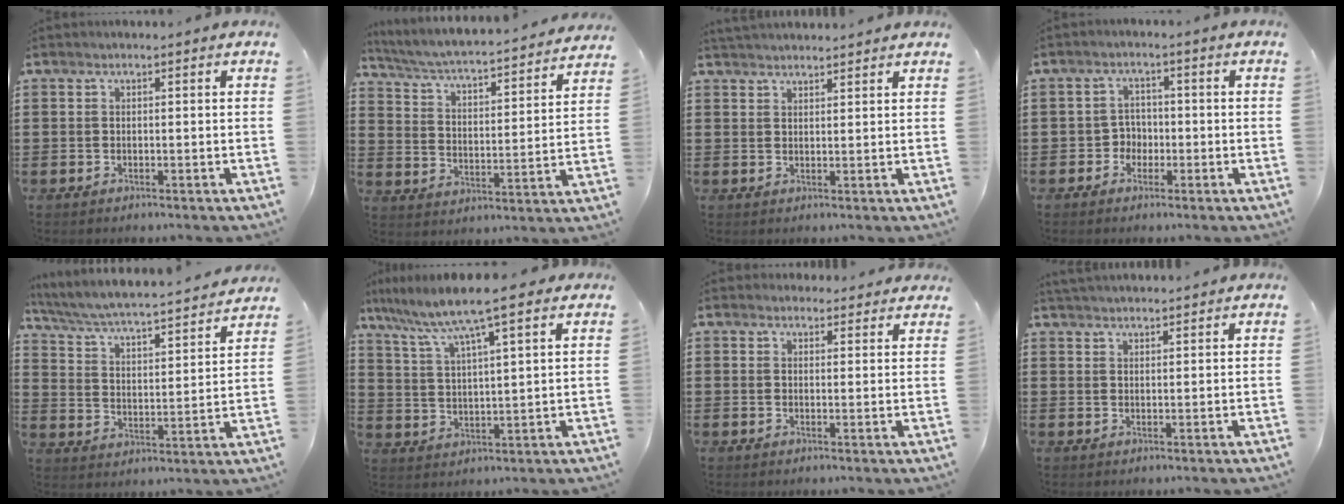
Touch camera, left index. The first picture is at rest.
{"total": 3.6, "force": [3.3, -0.2, 1.4], "torque": [-0.047, -0.036, 0.045]}
{"total": 2.2, "force": [2.2, 0.1, 0.0], "torque": [-0.006, -0.001, 0.042]}
{"total": 2.9, "force": [-1.2, 2.5, 0.7], "torque": [-0.024, 0.005, -0.029]}
{"total": 3.9, "force": [3.5, -0.2, 1.6], "torque": [-0.051, -0.038, 0.048]}
{"total": 8.0, "force": [6.3, 0.2, 4.9], "torque": [-0.119, -0.031, 0.103]}
{"total": 2.6, "force": [2.5, 0.7, 0.3], "torque": [-0.004, -0.006, 0.045]}
{"total": 2.3, "force": [2.3, 0.1, 0.1], "torque": [-0.008, -0.002, 0.044]}